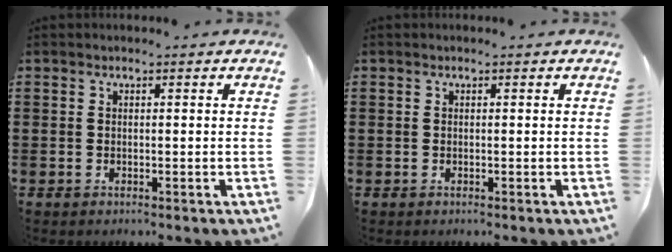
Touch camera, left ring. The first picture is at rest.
{"total": 0.0}